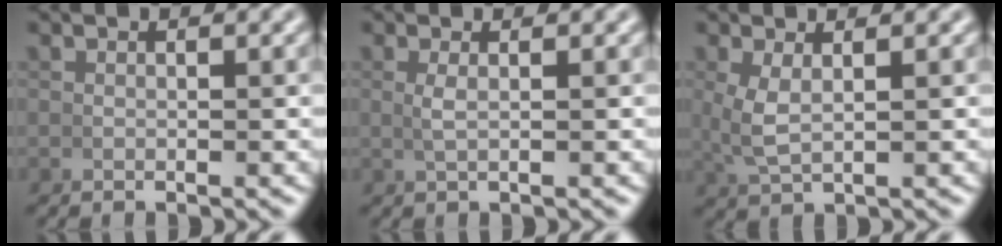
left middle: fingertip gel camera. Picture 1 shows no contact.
{"total": 1.1, "force": [0.4, -0.2, 1.0], "torque": [-0.024, -0.001, 0.012]}
{"total": 2.7, "force": [0.6, 1.2, 2.3], "torque": [-0.059, -0.004, 0.022]}